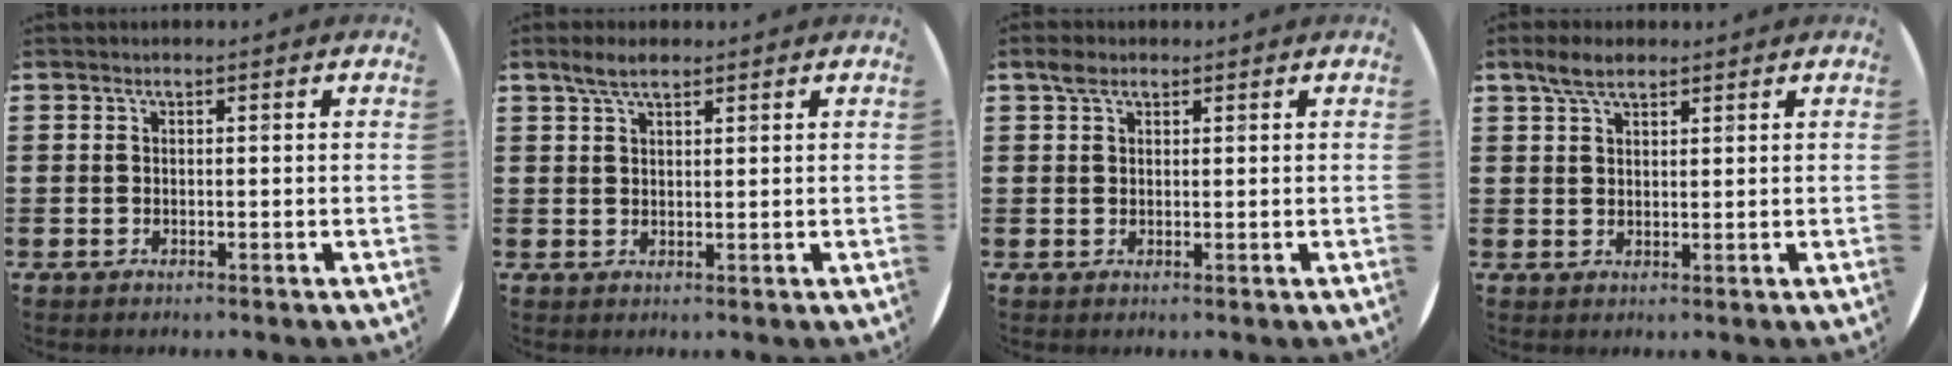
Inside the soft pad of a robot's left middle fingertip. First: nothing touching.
{"total": 3.1, "force": [2.3, 0.9, 1.8], "torque": [-0.030, 0.002, 0.041]}
{"total": 1.8, "force": [1.4, 1.0, 0.6], "torque": [-0.007, 0.002, 0.024]}
{"total": 3.7, "force": [2.8, 1.4, 1.9], "torque": [-0.035, 0.004, 0.051]}